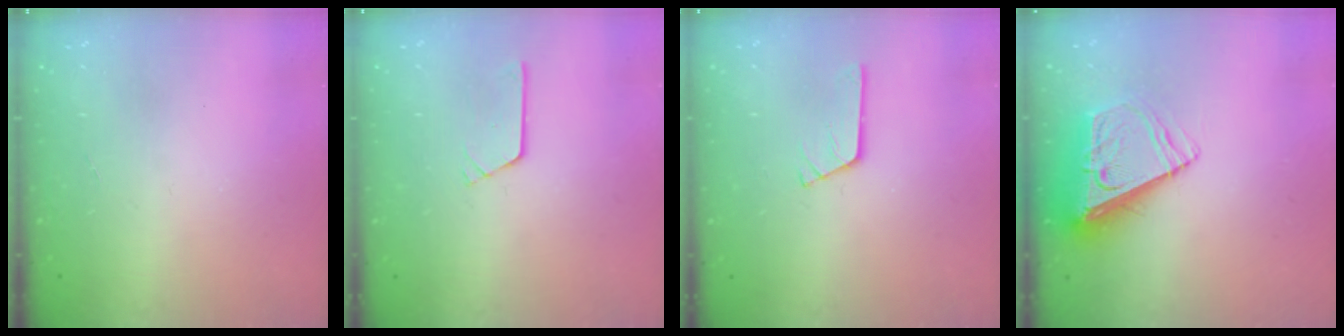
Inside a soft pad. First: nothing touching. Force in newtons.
{"total": 2.6, "press": 2.6, "slide": 0.2}
{"total": 2.9, "press": 2.9, "slide": 0.2}
{"total": 9.9, "press": 9.9, "slide": 1.3}